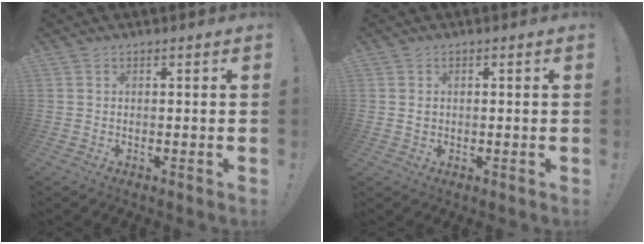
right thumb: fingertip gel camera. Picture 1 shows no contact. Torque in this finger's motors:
{"motor_torque": [-0.16, 0.15, -0.27, 0.28, -0.02]}